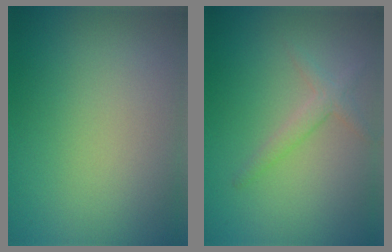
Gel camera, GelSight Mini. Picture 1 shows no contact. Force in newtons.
{"total": 1.8, "press": 1.8, "slide": 0.1}